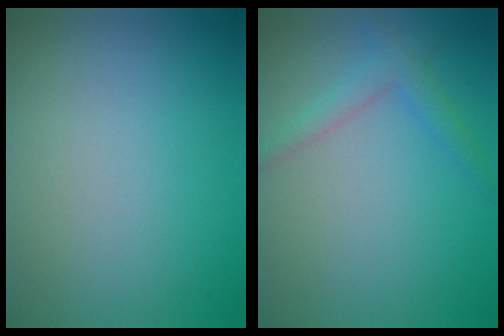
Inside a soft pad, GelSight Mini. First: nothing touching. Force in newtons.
{"total": 2.0, "press": 2.0, "slide": 0.1}